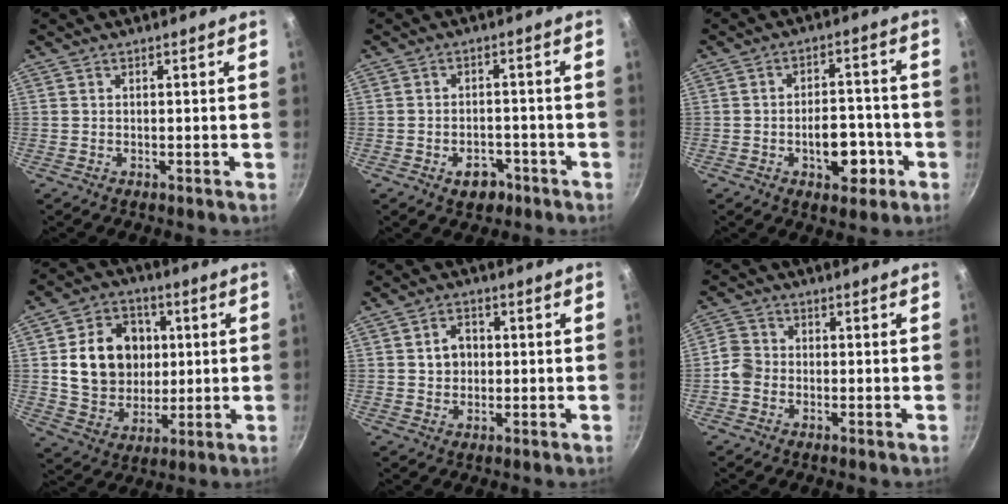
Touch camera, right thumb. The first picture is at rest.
{"total": 4.8, "force": [-2.7, 3.1, 2.4], "torque": [-0.019, 0.021, -0.031]}
{"total": 9.3, "force": [-3.3, 5.3, 6.8], "torque": [-0.061, 0.024, -0.045]}
{"total": 16.2, "force": [2.1, 13.3, 9.1], "torque": [-0.121, 0.009, 0.042]}
{"total": 4.6, "force": [0.4, 3.8, 2.6], "torque": [-0.019, 0.008, 0.003]}
{"total": 4.0, "force": [-1.5, 3.4, 1.6], "torque": [-0.020, 0.018, -0.039]}